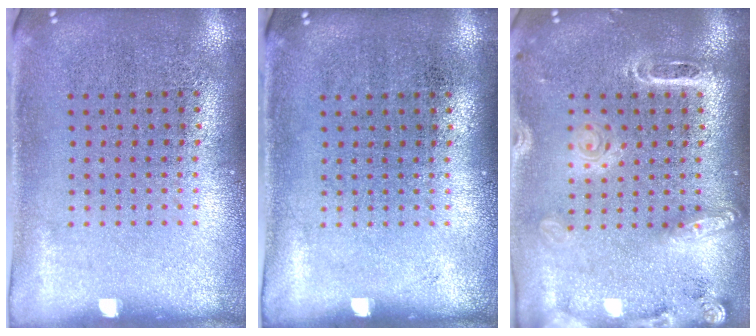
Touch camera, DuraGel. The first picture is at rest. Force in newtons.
{"total": 0.0}
{"total": 2.1, "press": 1.9, "slide": 0.9}